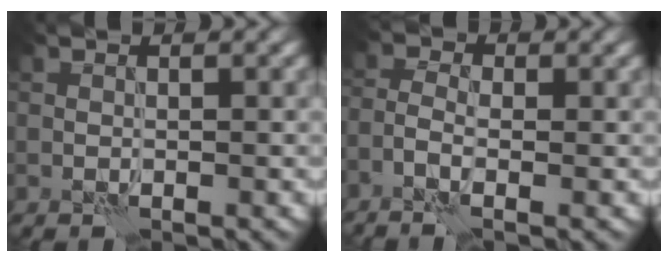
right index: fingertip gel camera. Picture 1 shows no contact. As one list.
[{"total": 3.1, "force": [-1.4, 1.2, 2.5], "torque": [-0.063, -0.001, -0.033]}]